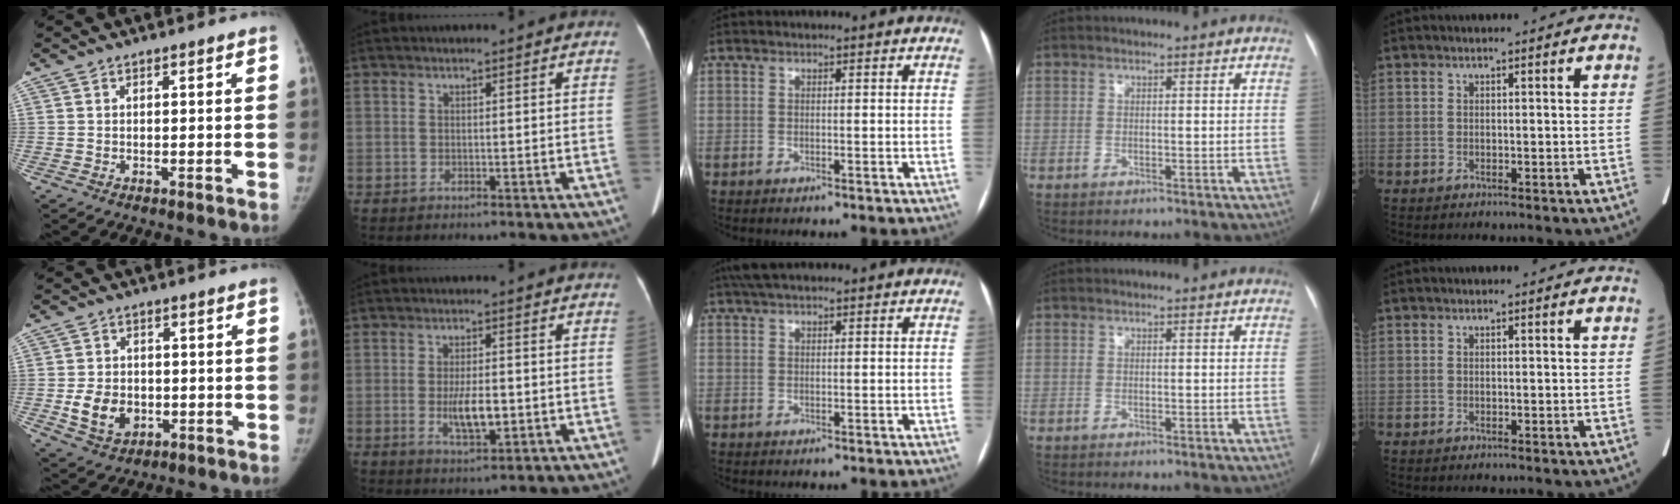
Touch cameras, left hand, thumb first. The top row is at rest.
{"thumb": {"total": 7.5, "force": [-1.3, 6.0, 4.4], "torque": [-0.054, 0.000, -0.011]}, "index": {"total": 5.3, "force": [-1.0, 1.6, 4.9], "torque": [-0.097, -0.008, -0.014]}, "middle": {"total": 4.1, "force": [3.2, 1.0, 2.4], "torque": [-0.042, 0.033, 0.057]}}